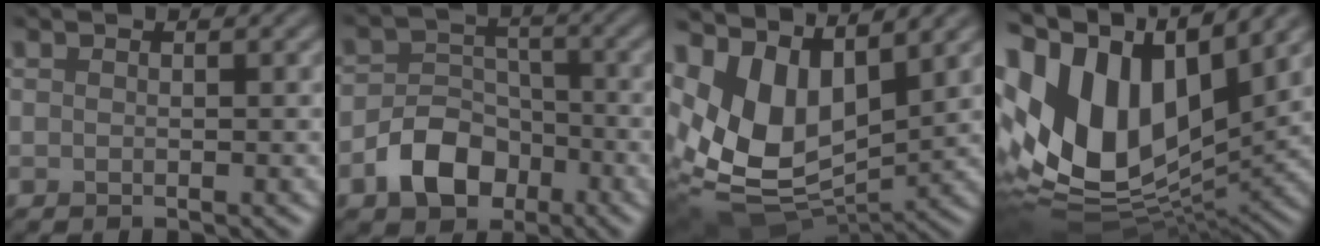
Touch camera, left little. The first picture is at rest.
{"total": 5.3, "force": [-2.7, 3.8, 2.6], "torque": [-0.040, 0.000, -0.054]}
{"total": 10.7, "force": [3.3, 6.2, 8.1], "torque": [-0.162, -0.017, 0.068]}
{"total": 16.5, "force": [4.5, 9.4, 12.9], "torque": [-0.275, 0.017, 0.077]}